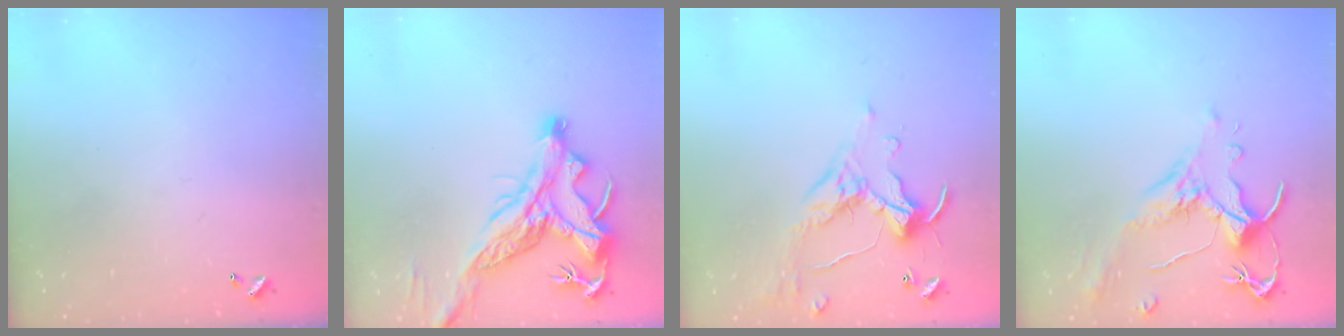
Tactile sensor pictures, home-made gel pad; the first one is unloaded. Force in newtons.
{"total": 4.7, "press": 4.5, "slide": 1.2}
{"total": 1.5, "press": 1.5, "slide": 0.2}
{"total": 1.6, "press": 1.1, "slide": 1.1}